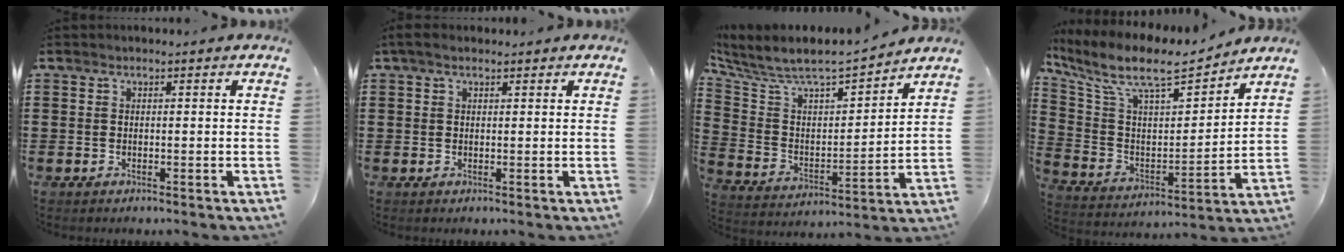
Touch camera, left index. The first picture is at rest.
{"total": 1.5, "force": [0.8, 0.6, 1.1], "torque": [-0.023, 0.004, 0.015]}
{"total": 6.6, "force": [5.8, 1.5, 2.7], "torque": [-0.085, -0.052, 0.093]}
{"total": 9.9, "force": [7.8, 2.6, 5.5], "torque": [-0.134, -0.048, 0.129]}